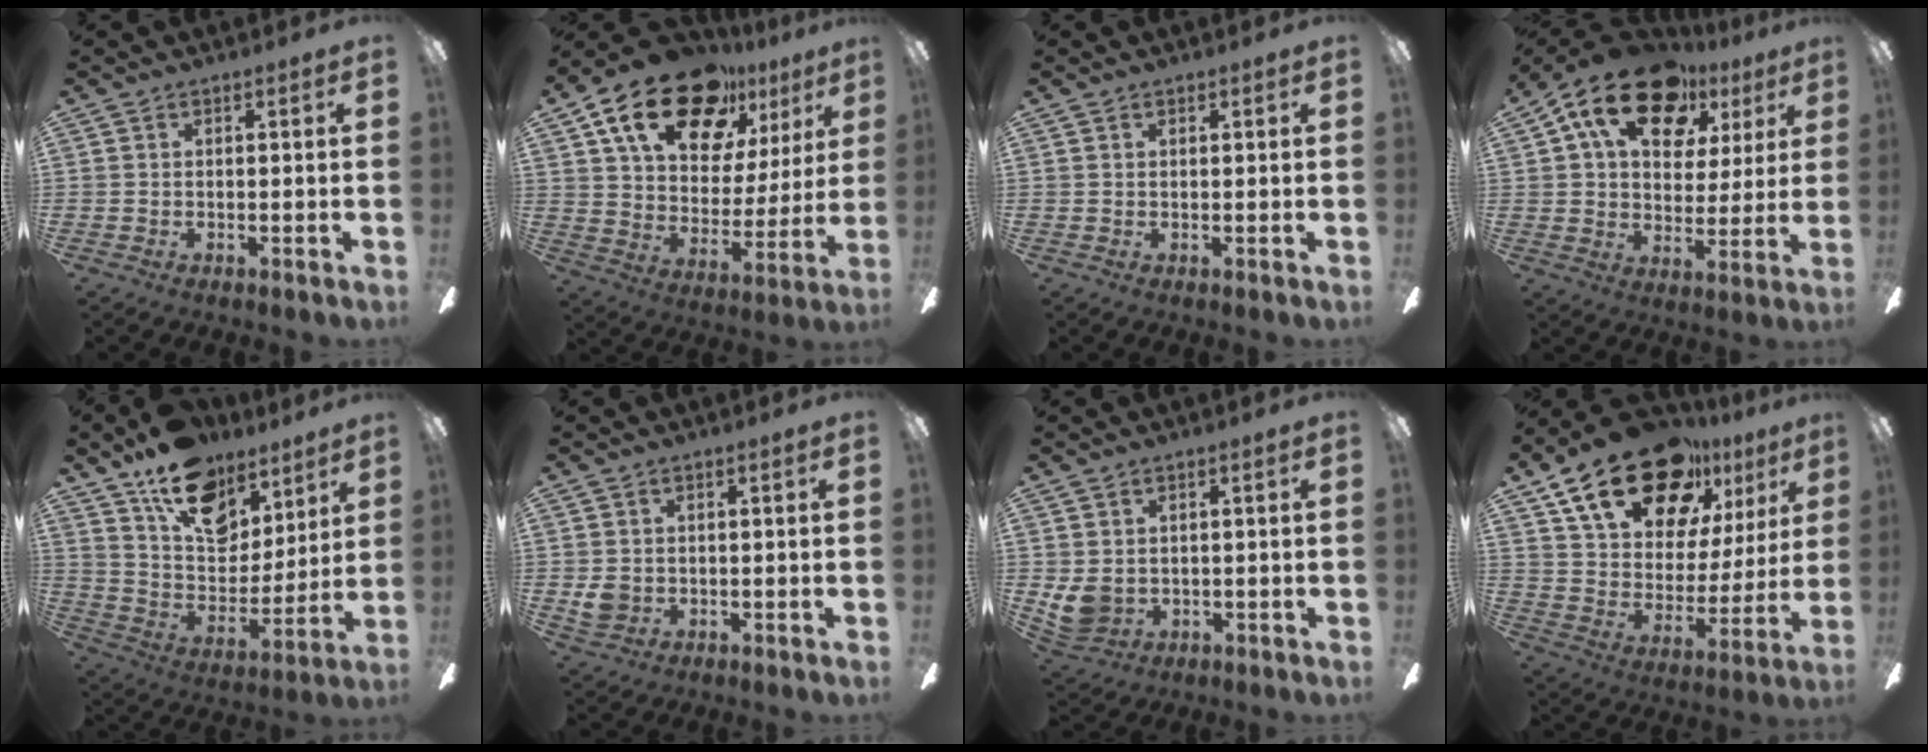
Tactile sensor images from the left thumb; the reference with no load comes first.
{"total": 22.1, "force": [14.7, 11.5, 11.9], "torque": [-0.197, -0.083, 0.260]}
{"total": 0.6, "force": [0.4, 0.4, 0.1], "torque": [-0.002, 0.001, 0.008]}
{"total": 18.3, "force": [11.0, 10.5, 10.1], "torque": [-0.173, -0.049, 0.193]}
{"total": 18.8, "force": [12.1, 11.2, 9.0], "torque": [-0.144, -0.066, 0.220]}
{"total": 3.7, "force": [0.2, 3.3, 1.7], "torque": [-0.015, 0.003, 0.002]}
{"total": 5.7, "force": [1.2, 4.8, 2.8], "torque": [-0.070, -0.003, 0.024]}
{"total": 24.0, "force": [16.0, 12.3, 12.9], "torque": [-0.219, -0.091, 0.285]}